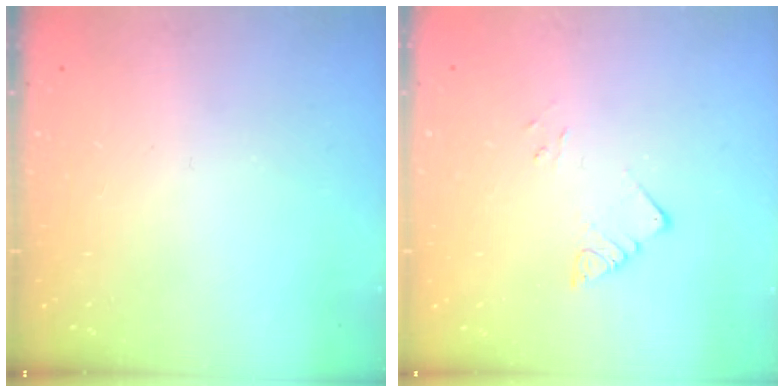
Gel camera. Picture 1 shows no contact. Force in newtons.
{"total": 2.9, "press": 2.9, "slide": 0.4}